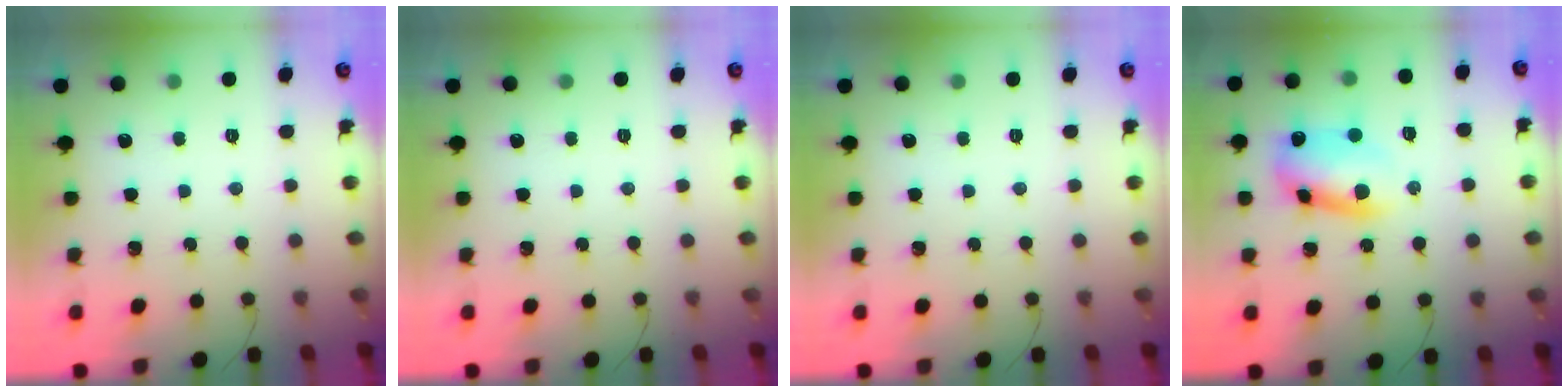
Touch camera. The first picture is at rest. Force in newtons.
{"total": 0.0}
{"total": 0.0}
{"total": 10.3, "press": 10.2, "slide": 1.4}